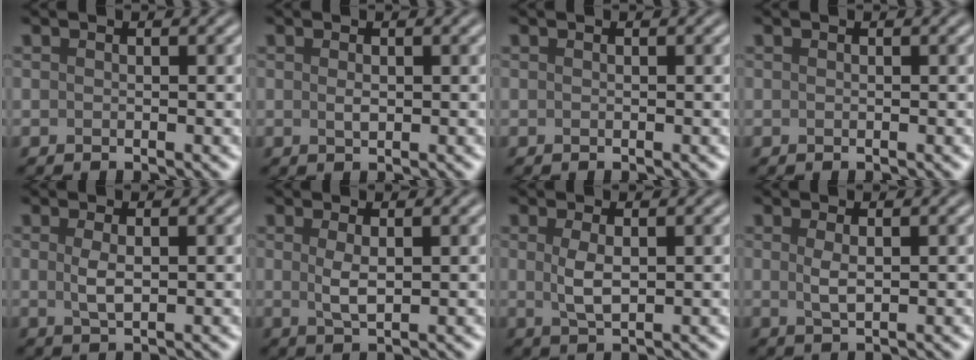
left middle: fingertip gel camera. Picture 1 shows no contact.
{"total": 0.7, "force": [0.0, 0.3, 0.6], "torque": [-0.017, -0.002, 0.001]}
{"total": 0.0}
{"total": 0.0}
{"total": 1.7, "force": [0.2, 0.6, 1.6], "torque": [-0.040, -0.001, 0.005]}
{"total": 1.8, "force": [0.3, 0.5, 1.7], "torque": [-0.040, -0.003, 0.008]}
{"total": 2.2, "force": [0.3, 0.8, 2.0], "torque": [-0.051, -0.002, 0.007]}
{"total": 1.4, "force": [0.3, 0.4, 1.3], "torque": [-0.033, -0.003, 0.008]}